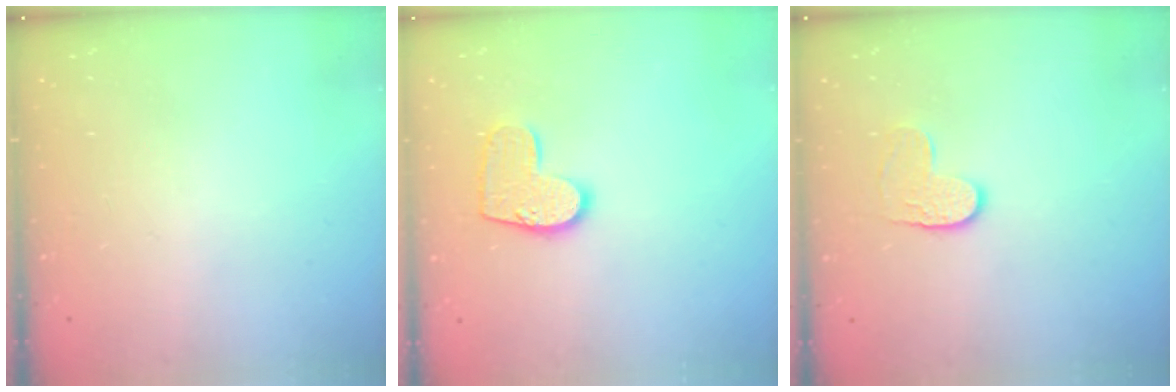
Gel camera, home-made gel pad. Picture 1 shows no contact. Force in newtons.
{"total": 10.2, "press": 10.2, "slide": 0.2}
{"total": 5.2, "press": 5.2, "slide": 0.2}